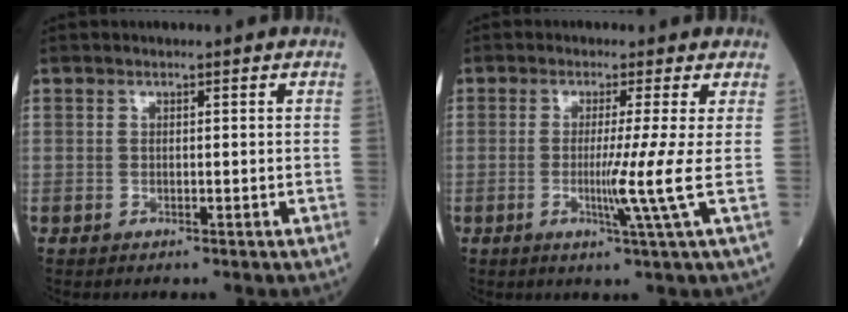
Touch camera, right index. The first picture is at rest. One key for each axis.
{"total": 5.3, "fx": -0.7, "fy": -2.5, "fz": 4.6, "tx": -0.084, "ty": -0.016, "tz": -0.013}